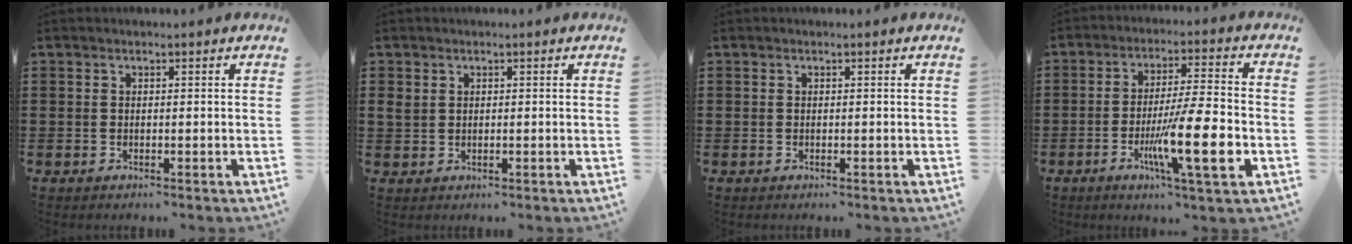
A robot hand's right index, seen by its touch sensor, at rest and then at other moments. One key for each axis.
{"total": 1.3, "fx": 0.7, "fy": 1.0, "fz": 0.6, "tx": -0.015, "ty": 0.004, "tz": 0.012}
{"total": 0.0}
{"total": 12.6, "fx": -4.0, "fy": 1.5, "fz": 11.8, "tx": -0.218, "ty": -0.012, "tz": -0.071}